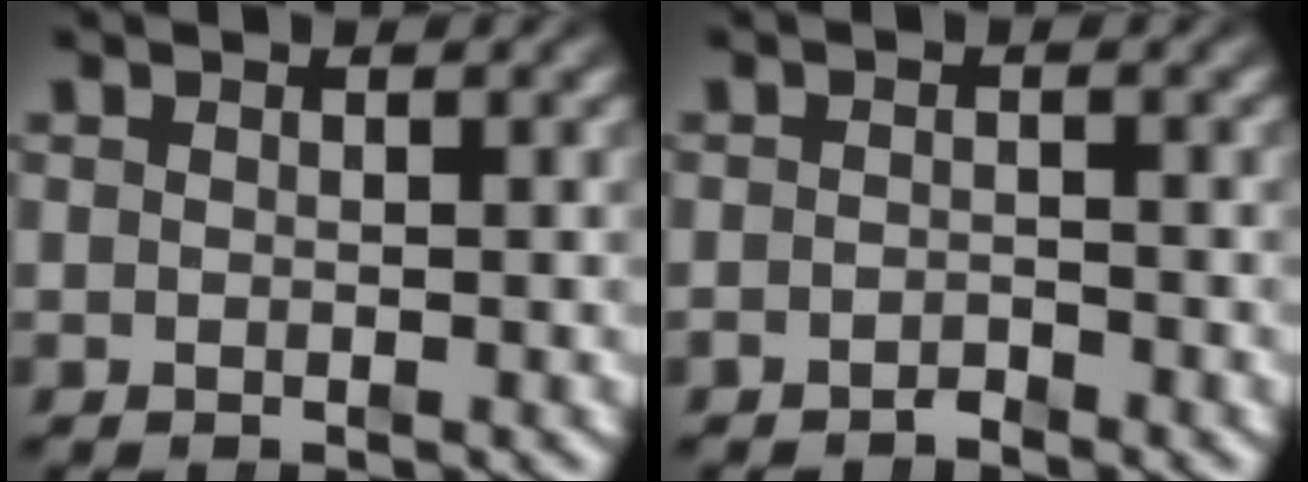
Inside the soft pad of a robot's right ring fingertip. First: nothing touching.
{"total": 1.4, "force": [-1.4, -0.1, 0.0], "torque": [0.005, -0.006, -0.022]}